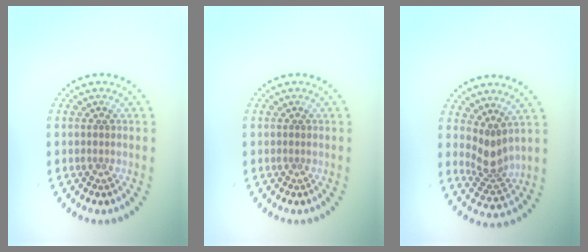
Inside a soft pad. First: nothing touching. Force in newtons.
{"total": 0.0}
{"total": 2.8, "press": 2.0, "slide": 2.0}